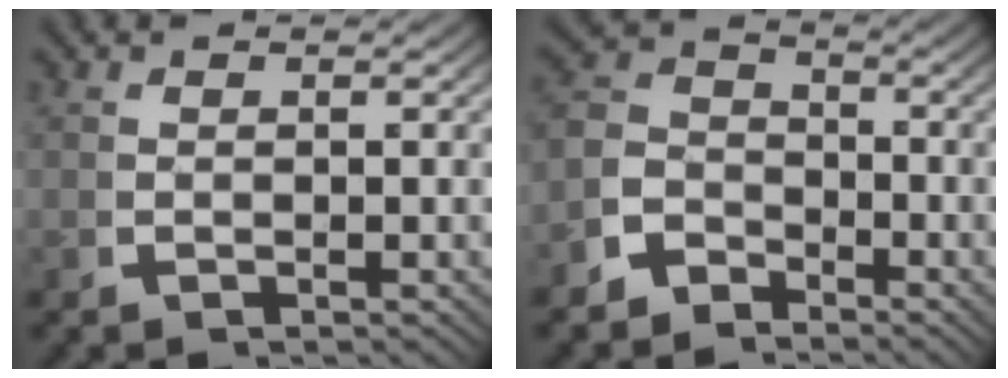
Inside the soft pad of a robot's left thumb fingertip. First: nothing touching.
{"total": 4.9, "force": [-2.1, 3.9, 2.1], "torque": [-0.029, -0.014, -0.040]}